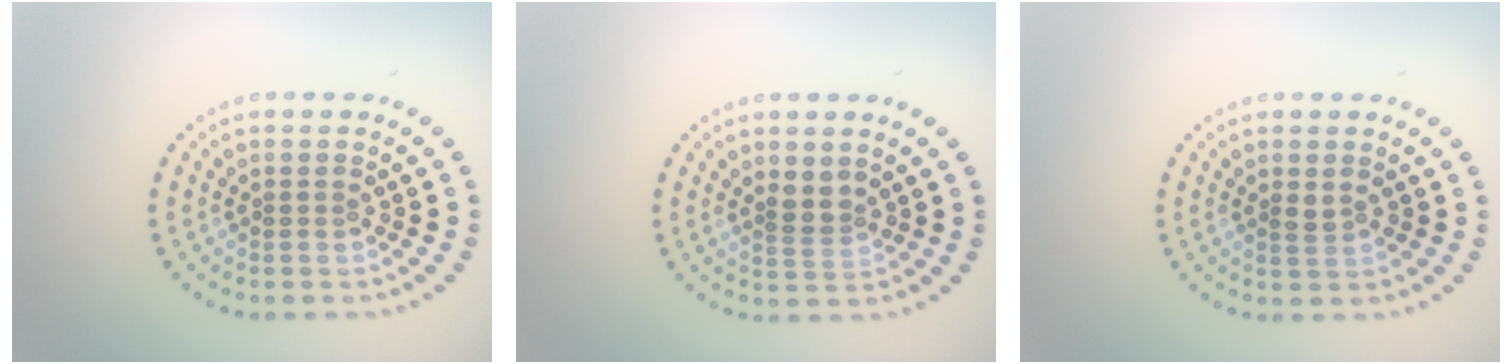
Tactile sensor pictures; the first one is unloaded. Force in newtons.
{"total": 1.7, "press": 1.2, "slide": 1.1}
{"total": 0.8, "press": 0.8, "slide": 0.2}